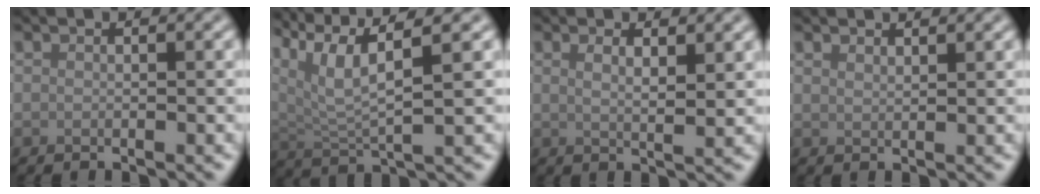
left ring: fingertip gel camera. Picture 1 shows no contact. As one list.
[{"total": 7.6, "force": [4.0, 2.0, 6.1], "torque": [-0.127, 0.010, 0.080]}, {"total": 2.2, "force": [1.2, 0.6, 1.8], "torque": [-0.022, -0.003, 0.019]}, {"total": 1.2, "force": [1.1, 0.1, 0.2], "torque": [-0.004, 0.001, 0.019]}]